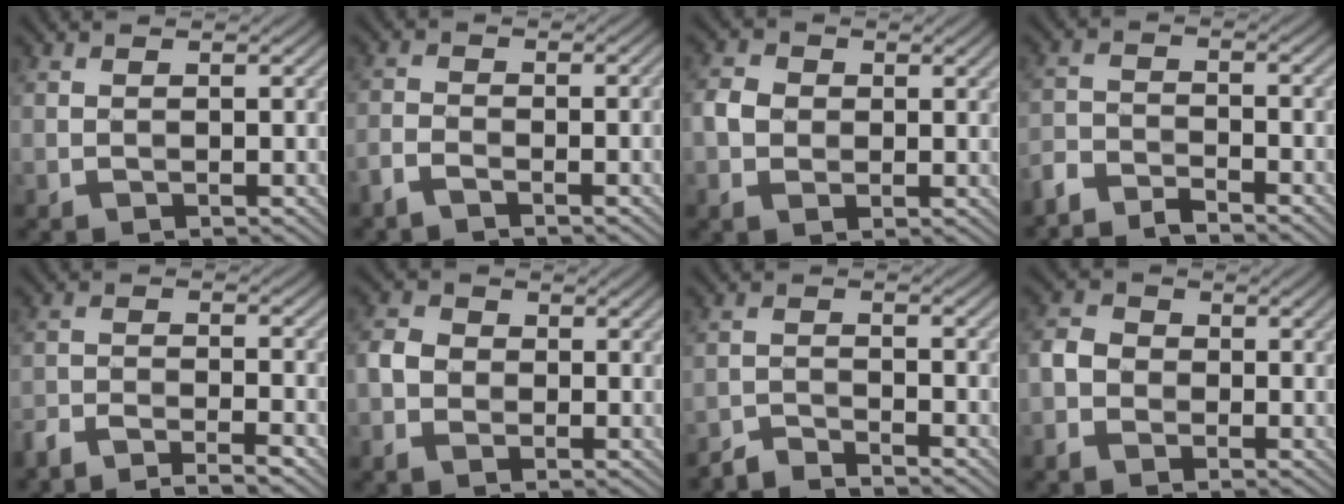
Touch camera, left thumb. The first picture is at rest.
{"total": 4.0, "force": [-2.5, 0.9, 3.0], "torque": [-0.062, -0.006, -0.057]}
{"total": 3.7, "force": [0.2, 3.0, 2.2], "torque": [-0.050, 0.002, -0.001]}
{"total": 4.9, "force": [-4.5, 0.9, 1.6], "torque": [-0.036, -0.005, -0.096]}
{"total": 5.3, "force": [-4.5, 0.8, 2.6], "torque": [-0.047, -0.005, -0.089]}
{"total": 3.7, "force": [-0.2, 3.0, 2.2], "torque": [-0.049, 0.002, -0.012]}
{"total": 2.8, "force": [-2.7, 0.2, 0.7], "torque": [-0.010, -0.001, -0.061]}
{"total": 3.4, "force": [-0.8, 2.9, 1.7], "torque": [-0.040, 0.002, -0.023]}